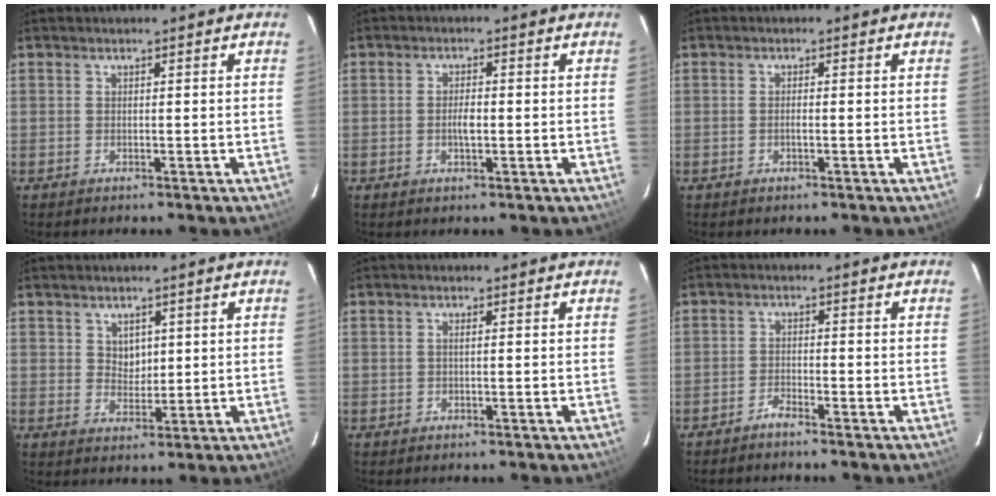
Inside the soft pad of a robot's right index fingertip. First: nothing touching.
{"total": 3.1, "force": [-0.5, 1.2, 2.8], "torque": [-0.049, 0.002, -0.007]}
{"total": 1.2, "force": [-0.3, 0.3, 1.2], "torque": [-0.021, 0.004, -0.006]}
{"total": 3.7, "force": [1.4, 2.8, 2.0], "torque": [-0.023, 0.002, 0.030]}
{"total": 0.9, "force": [0.0, 0.1, 0.9], "torque": [-0.017, 0.005, 0.000]}
{"total": 2.4, "force": [-2.2, 0.4, 1.0], "torque": [-0.032, 0.003, -0.042]}